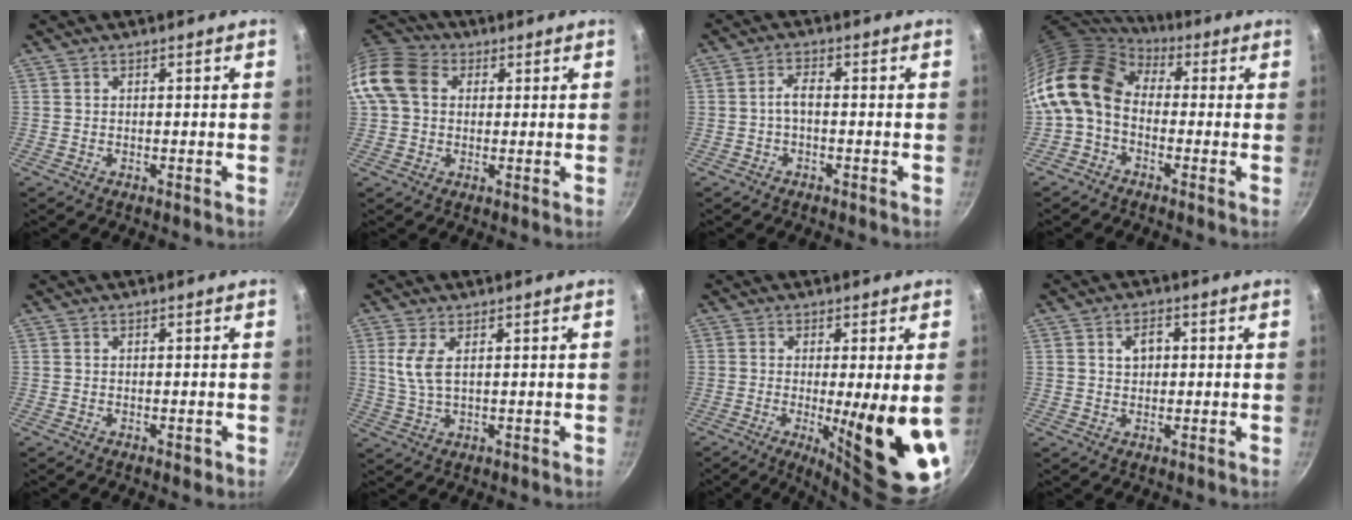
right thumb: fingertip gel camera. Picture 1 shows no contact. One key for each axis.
{"total": 11.5, "fx": 2.1, "fy": 9.0, "fz": 6.8, "tx": -0.115, "ty": 0.021, "tz": 0.022}
{"total": 2.7, "fx": -0.8, "fy": 1.1, "fz": 2.3, "tx": -0.052, "ty": 0.017, "tz": -0.019}
{"total": 13.0, "fx": 0.1, "fy": 9.4, "fz": 8.9, "tx": -0.158, "ty": 0.025, "tz": -0.023}
{"total": 0.9, "fx": -0.5, "fy": 0.4, "fz": 0.7, "tx": -0.009, "ty": 0.001, "tz": -0.006}
{"total": 5.0, "fx": 1.5, "fy": 2.1, "fz": 4.3, "tx": -0.094, "ty": -0.006, "tz": 0.032}
{"total": 15.4, "fx": -2.2, "fy": 2.2, "fz": 15.1, "tx": -0.204, "ty": -0.027, "tz": -0.019}
{"total": 3.6, "fx": 0.7, "fy": 2.6, "fz": 2.4, "tx": -0.020, "ty": 0.008, "tz": 0.010}